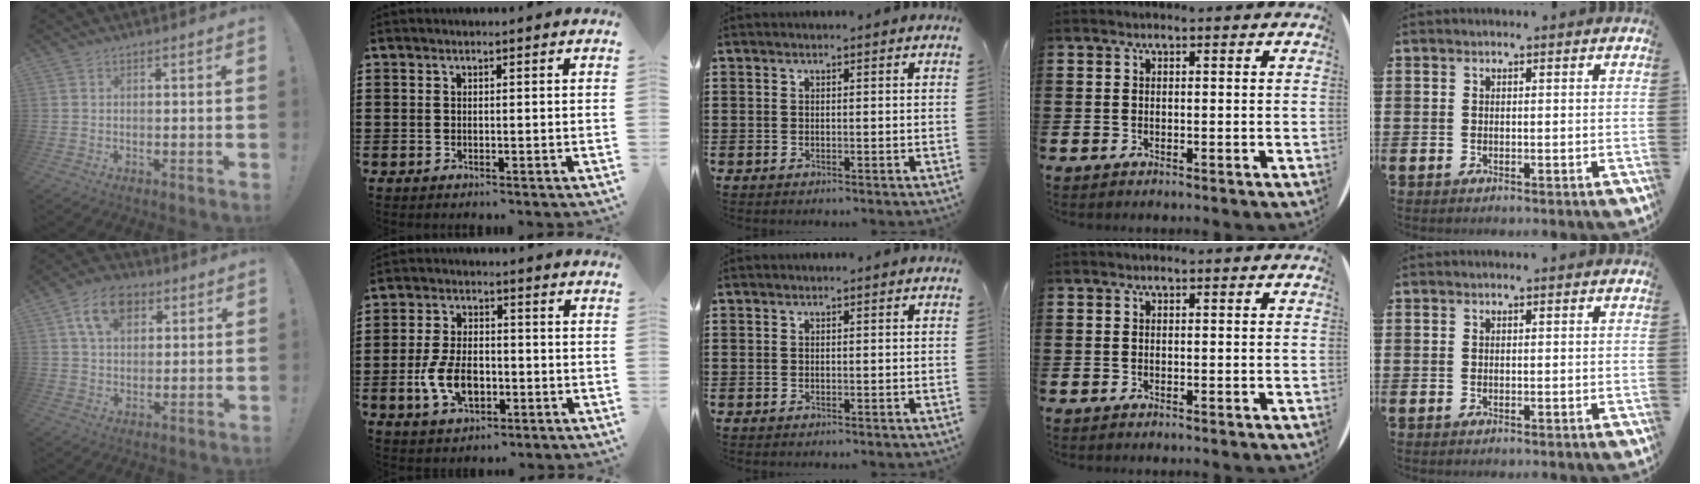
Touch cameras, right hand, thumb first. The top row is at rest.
{"thumb": {"total": 10.7, "force": [4.8, 7.2, 6.3], "torque": [-0.095, -0.003, 0.091]}, "index": {"total": 7.5, "force": [-2.2, 4.3, 5.8], "torque": [-0.135, -0.001, -0.043]}}